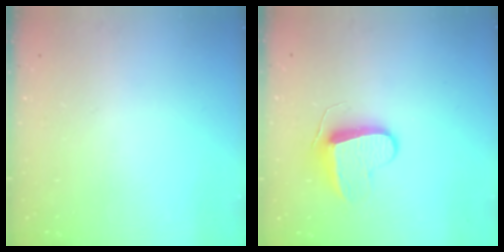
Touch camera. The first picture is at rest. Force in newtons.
{"total": 8.9, "press": 8.9, "slide": 0.1}